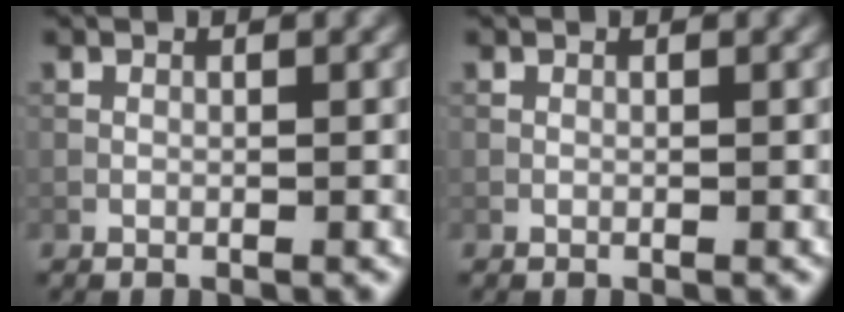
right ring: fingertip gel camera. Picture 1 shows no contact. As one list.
[{"total": 0.0}]